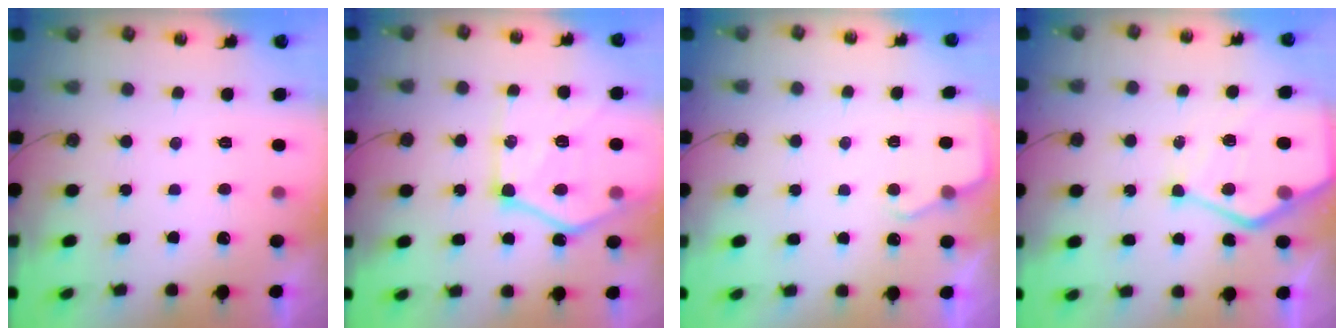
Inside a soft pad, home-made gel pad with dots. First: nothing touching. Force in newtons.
{"total": 18.9, "press": 18.8, "slide": 1.7}
{"total": 4.4, "press": 4.4, "slide": 0.5}
{"total": 13.5, "press": 13.5, "slide": 1.3}